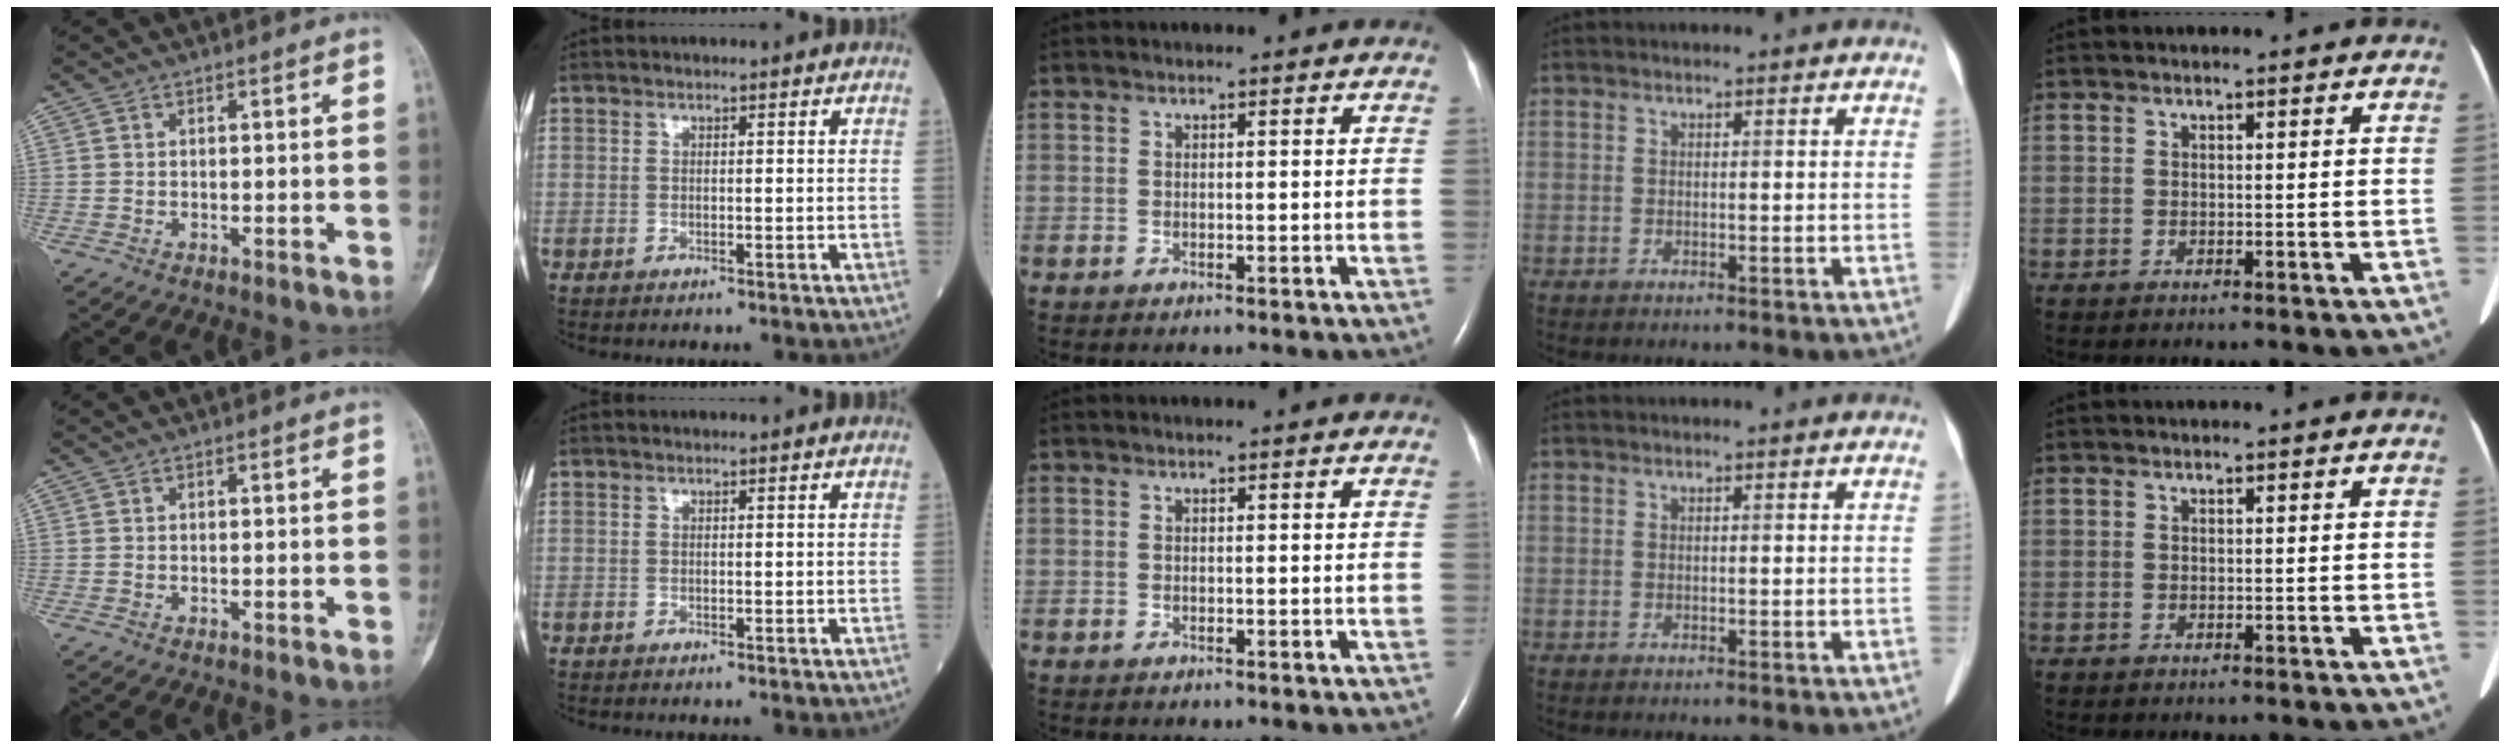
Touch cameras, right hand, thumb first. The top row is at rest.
{}